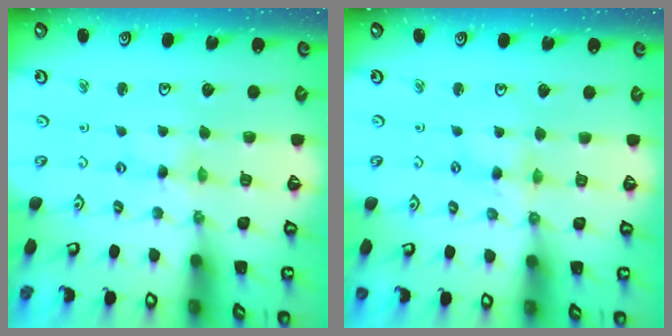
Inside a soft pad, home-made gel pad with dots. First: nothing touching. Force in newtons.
{"total": 1.6, "press": 1.6, "slide": 0.2}